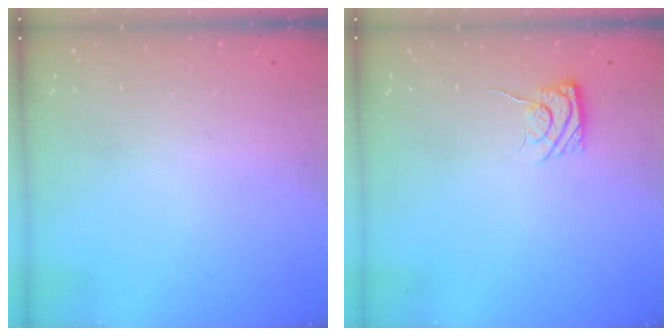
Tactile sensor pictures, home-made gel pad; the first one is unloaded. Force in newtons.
{"total": 6.1, "press": 5.9, "slide": 1.6}